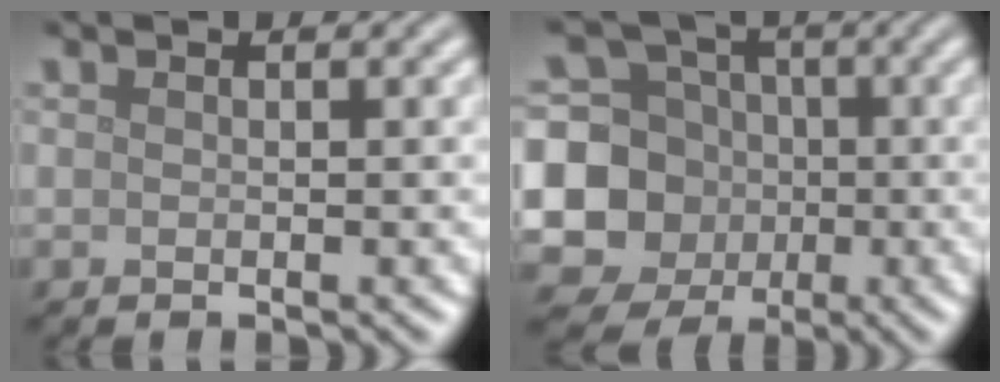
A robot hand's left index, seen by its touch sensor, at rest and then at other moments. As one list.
[{"total": 12.1, "force": [-1.6, 11.5, 3.7], "torque": [-0.107, 0.006, -0.045]}]